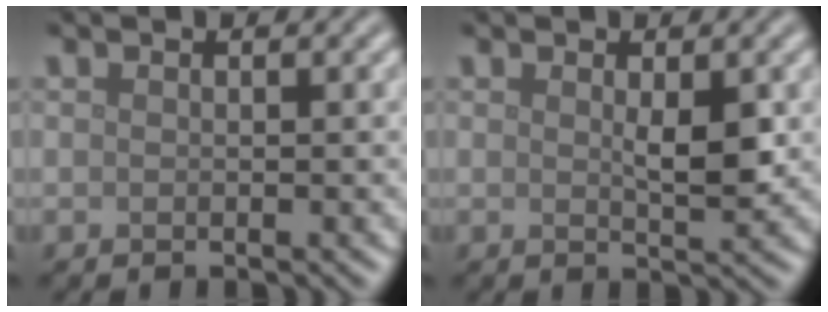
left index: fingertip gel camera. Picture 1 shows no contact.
{"total": 2.2, "force": [0.4, 0.6, 2.1], "torque": [-0.038, -0.004, 0.010]}